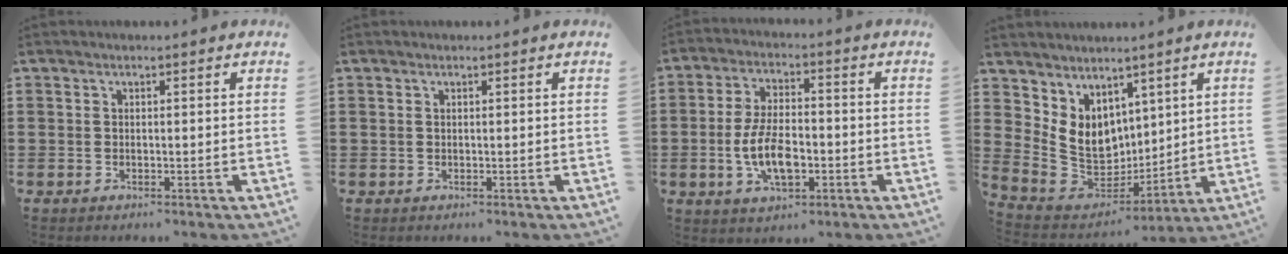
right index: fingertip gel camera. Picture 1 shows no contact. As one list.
[{"total": 0.0}, {"total": 8.2, "force": [-1.9, 3.8, 6.9], "torque": [-0.153, -0.001, -0.039]}, {"total": 8.1, "force": [3.4, 6.7, 3.1], "torque": [-0.096, -0.025, 0.071]}]